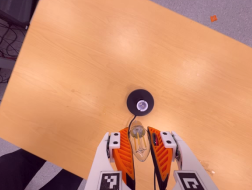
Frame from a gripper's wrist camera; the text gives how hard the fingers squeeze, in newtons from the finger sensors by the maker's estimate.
{"total": 20.8, "left": 23.4, "right": 18.3}